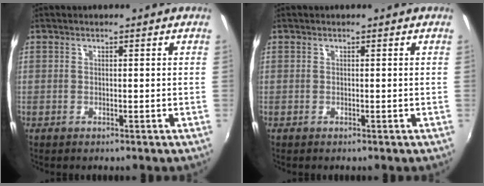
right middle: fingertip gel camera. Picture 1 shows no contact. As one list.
[{"total": 0.0}]